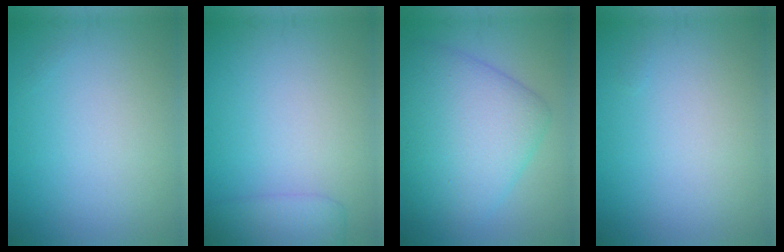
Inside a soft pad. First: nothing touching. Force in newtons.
{"total": 2.8, "press": 2.8, "slide": 0.1}
{"total": 9.0, "press": 9.0, "slide": 0.1}
{"total": 0.0}